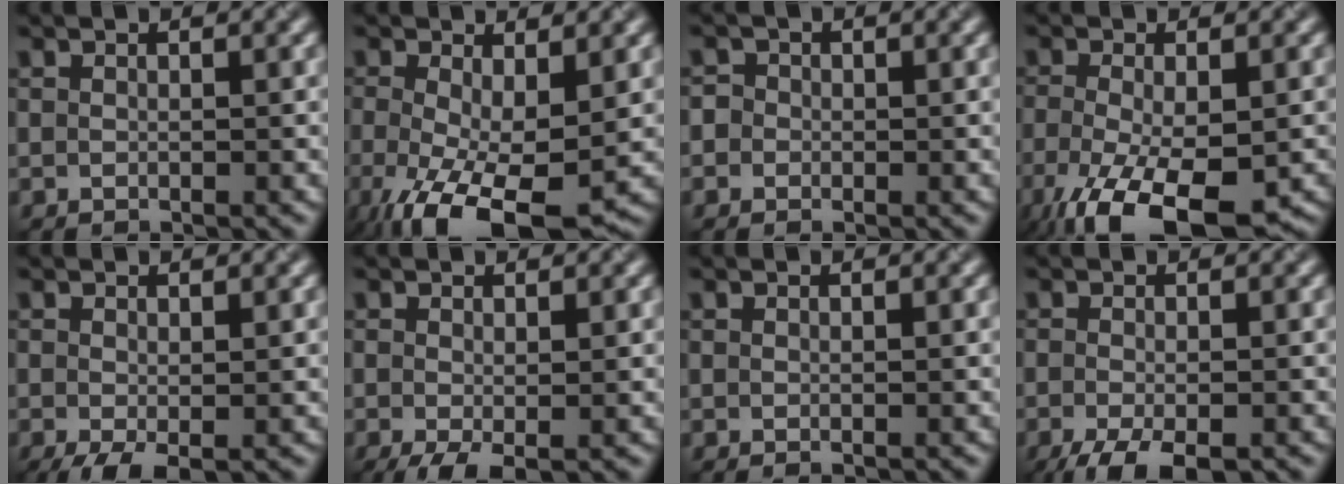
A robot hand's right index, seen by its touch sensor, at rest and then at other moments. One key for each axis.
{"total": 9.0, "fx": -3.1, "fy": 3.8, "fz": 7.5, "tx": -0.153, "ty": -0.028, "tz": -0.046}
{"total": 1.9, "fx": 0.2, "fy": 1.8, "fz": 0.6, "tx": 0.012, "ty": 0.010, "tz": -0.018}
{"total": 10.2, "fx": -5.2, "fy": 4.2, "fz": 7.8, "tx": -0.160, "ty": -0.038, "tz": -0.080}
{"total": 2.8, "fx": -1.2, "fy": 1.0, "fz": 2.4, "tx": -0.051, "ty": -0.010, "tz": -0.022}
{"total": 2.8, "fx": -1.1, "fy": 1.0, "fz": 2.4, "tx": -0.052, "ty": -0.010, "tz": -0.022}
{"total": 0.0}
{"total": 5.1, "fx": -3.3, "fy": 1.5, "fz": 3.5, "tx": -0.063, "ty": -0.014, "tz": -0.058}